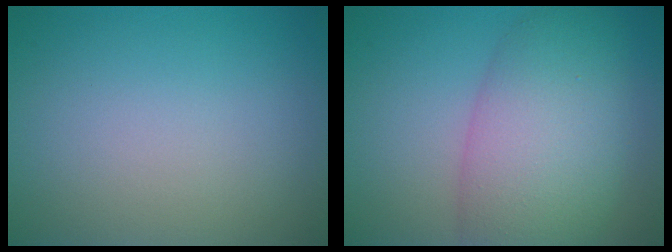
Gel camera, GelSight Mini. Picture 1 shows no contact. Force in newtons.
{"total": 8.5, "press": 8.5, "slide": 0.5}